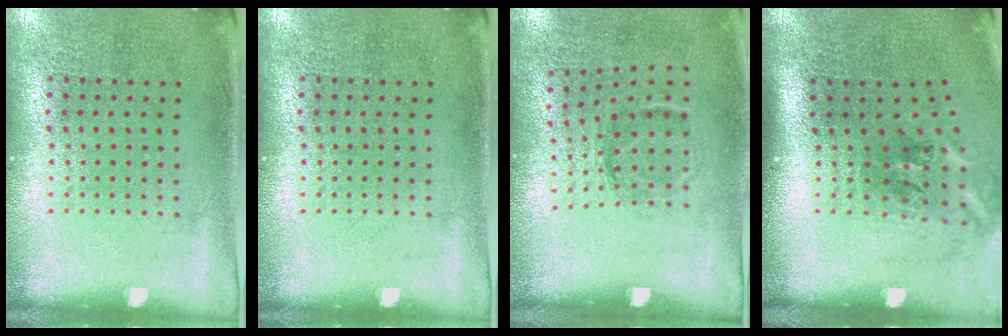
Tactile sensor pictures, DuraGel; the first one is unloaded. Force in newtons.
{"total": 0.0}
{"total": 1.2, "press": 0.8, "slide": 0.8}
{"total": 2.3, "press": 1.4, "slide": 1.8}